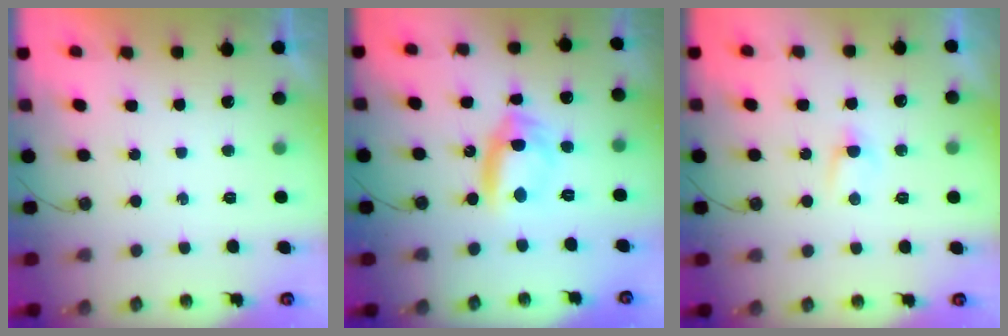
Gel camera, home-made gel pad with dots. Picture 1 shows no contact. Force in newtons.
{"total": 10.0, "press": 9.9, "slide": 1.3}
{"total": 2.5, "press": 2.5, "slide": 0.4}